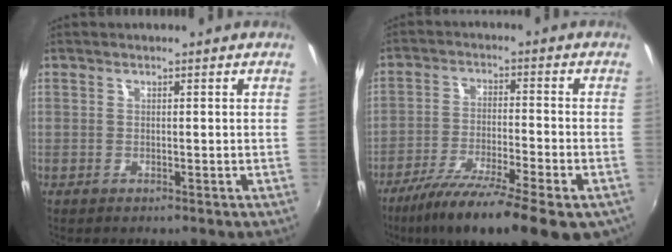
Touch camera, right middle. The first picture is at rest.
{"total": 17.9, "force": [-12.4, 3.6, 12.4], "torque": [-0.220, -0.045, -0.198]}